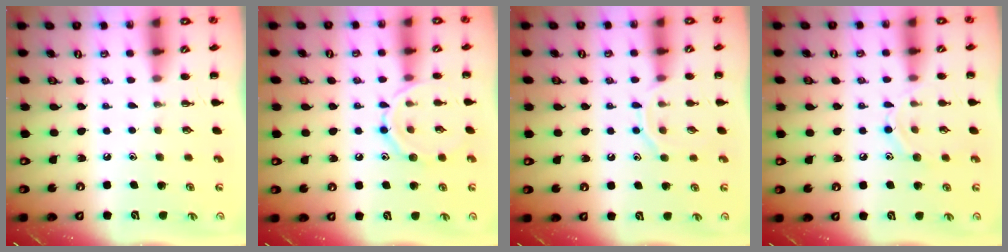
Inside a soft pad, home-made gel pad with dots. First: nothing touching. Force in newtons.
{"total": 10.7, "press": 10.6, "slide": 0.6}
{"total": 7.9, "press": 7.8, "slide": 1.0}
{"total": 8.2, "press": 8.1, "slide": 1.1}